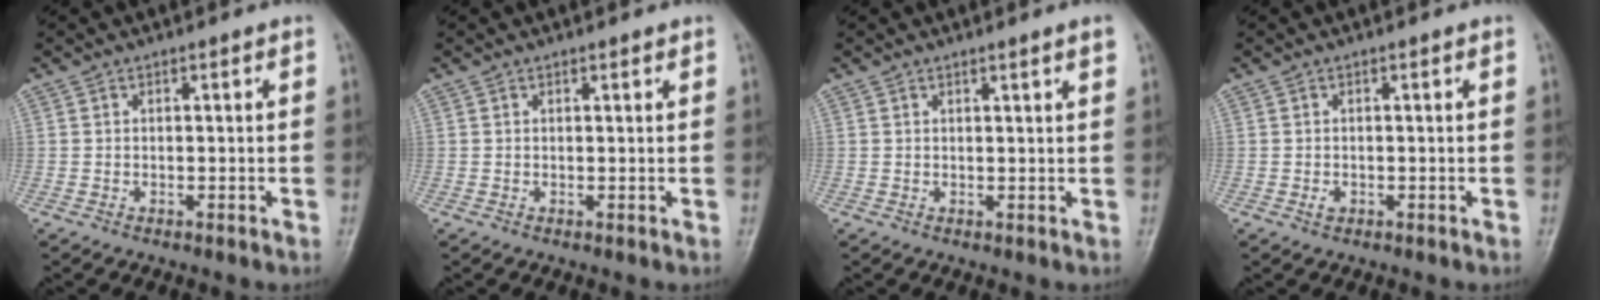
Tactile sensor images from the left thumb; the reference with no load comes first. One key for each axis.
{"total": 0.8, "fx": 0.6, "fy": 0.2, "fz": 0.4, "tx": -0.007, "ty": -0.002, "tz": 0.008}
{"total": 2.1, "fx": 1.4, "fy": -0.1, "fz": 1.5, "tx": -0.020, "ty": -0.004, "tz": 0.020}
{"total": 0.9, "fx": -0.2, "fy": 0.7, "fz": 0.6, "tx": -0.007, "ty": 0.000, "tz": -0.002}